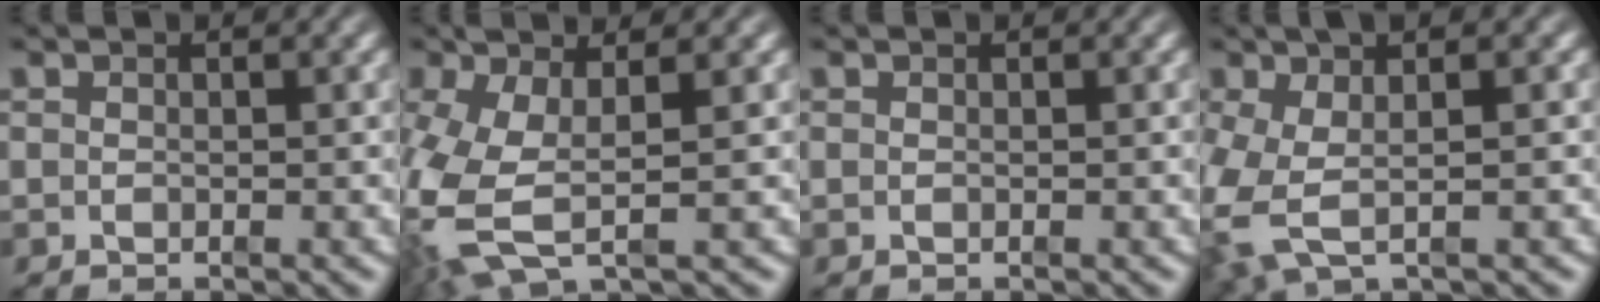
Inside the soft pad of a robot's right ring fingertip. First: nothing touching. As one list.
[{"total": 7.6, "force": [-1.0, 4.6, 5.9], "torque": [-0.156, -0.037, 0.002]}, {"total": 0.0}, {"total": 6.7, "force": [0.0, 4.5, 4.9], "torque": [-0.128, -0.017, 0.005]}]